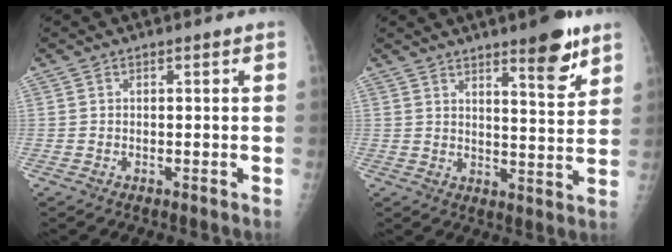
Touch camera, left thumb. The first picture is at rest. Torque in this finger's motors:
{"motor_torque": [0.18, 0.31, -0.25, -0.19, 0.06]}